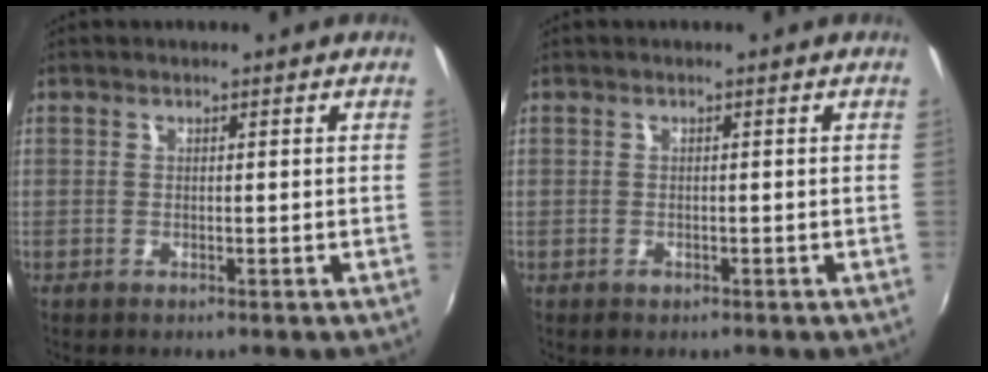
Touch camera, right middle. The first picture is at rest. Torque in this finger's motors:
{"motor_torque": [0.36, -0.28, 0.08, 0.02]}